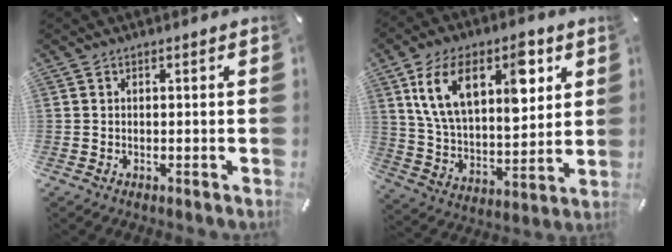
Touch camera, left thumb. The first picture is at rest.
{"total": 17.3, "force": [8.8, 9.7, 11.4], "torque": [-0.201, -0.022, 0.153]}